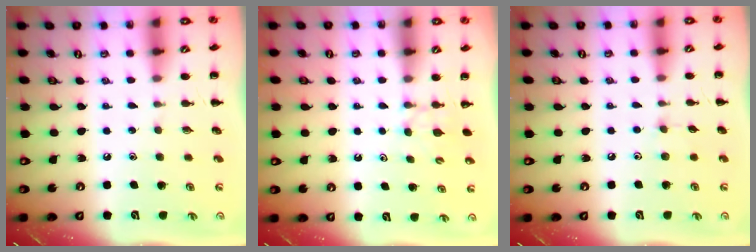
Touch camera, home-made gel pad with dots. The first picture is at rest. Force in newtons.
{"total": 2.6, "press": 2.4, "slide": 1.1}
{"total": 4.2, "press": 3.8, "slide": 1.7}